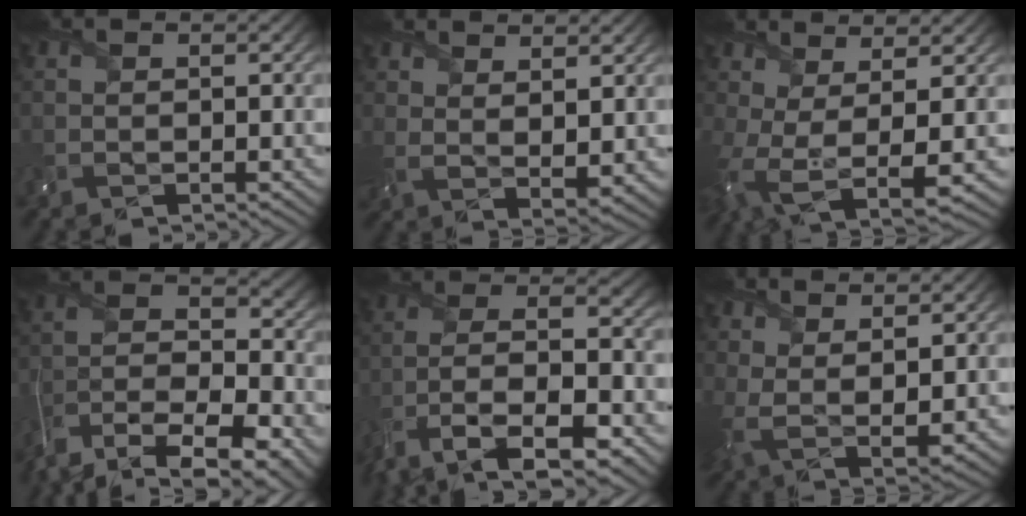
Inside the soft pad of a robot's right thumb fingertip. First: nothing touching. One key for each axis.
{"total": 3.8, "fx": 2.7, "fy": 1.2, "fz": 2.4, "tx": -0.057, "ty": -0.010, "tz": 0.057}
{"total": 5.8, "fx": 0.2, "fy": 2.1, "fz": 5.5, "tx": -0.131, "ty": -0.017, "tz": 0.009}
{"total": 12.9, "fx": -9.0, "fy": 5.7, "fz": 7.3, "tx": -0.163, "ty": -0.028, "tz": -0.145}
{"total": 12.6, "fx": -6.6, "fy": 5.7, "fz": 9.1, "tx": -0.209, "ty": -0.016, "tz": -0.118}
{"total": 5.5, "fx": 3.4, "fy": 1.7, "fz": 4.0, "tx": -0.098, "ty": -0.008, "tz": 0.072}